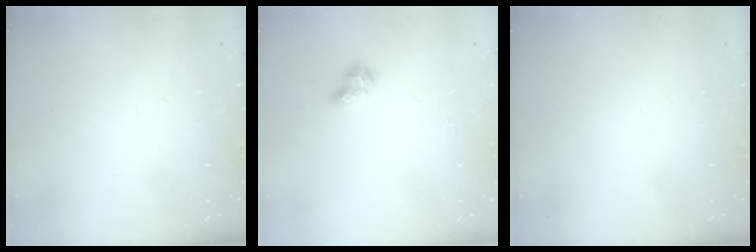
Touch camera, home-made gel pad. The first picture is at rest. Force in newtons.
{"total": 5.6, "press": 5.6, "slide": 0.4}
{"total": 0.0}